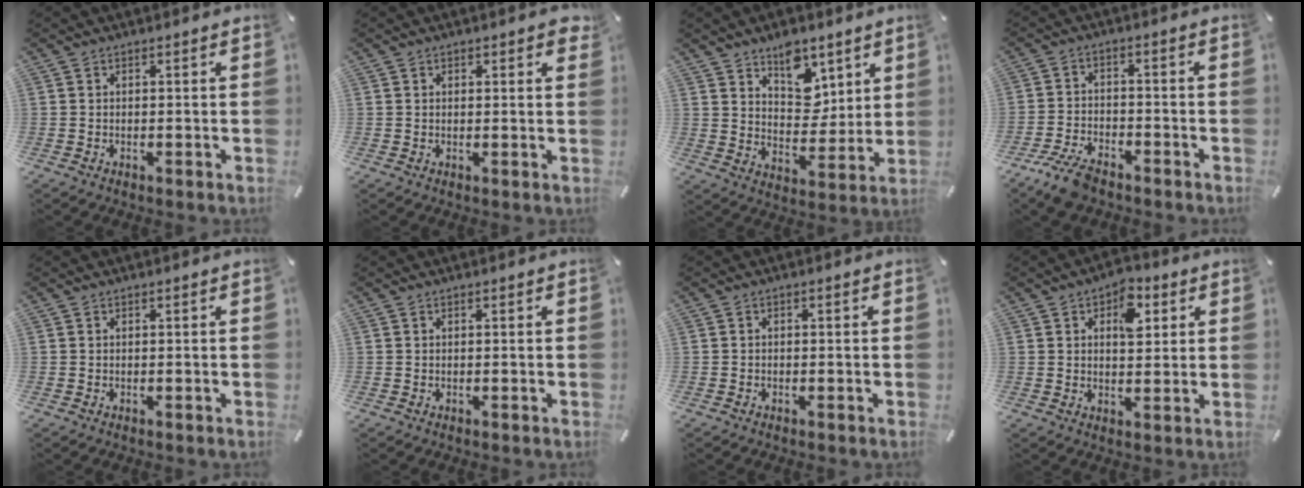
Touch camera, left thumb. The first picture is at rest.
{"total": 1.4, "force": [0.7, 0.7, 1.0], "torque": [-0.005, -0.003, 0.008]}
{"total": 11.0, "force": [6.6, 7.7, 4.3], "torque": [-0.043, -0.049, 0.120]}
{"total": 7.0, "force": [-5.3, 2.7, 3.5], "torque": [-0.082, 0.018, -0.102]}
{"total": 0.0}
{"total": 0.0}
{"total": 0.7, "force": [-0.6, 0.3, 0.4], "torque": [-0.008, -0.002, -0.011]}
{"total": 7.9, "force": [3.0, 5.0, 5.3], "torque": [-0.048, -0.011, 0.042]}